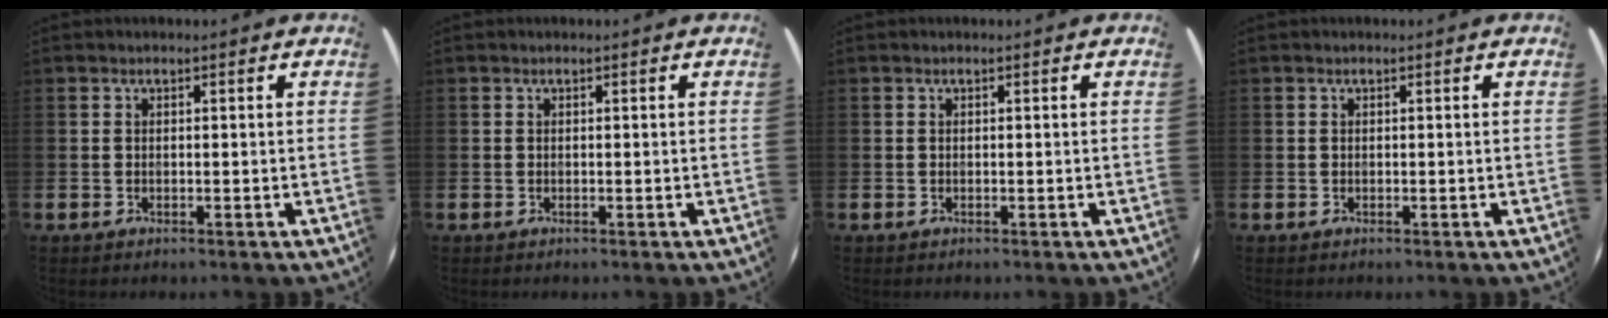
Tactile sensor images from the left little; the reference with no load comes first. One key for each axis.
{"total": 0.0}
{"total": 0.0}
{"total": 0.0}